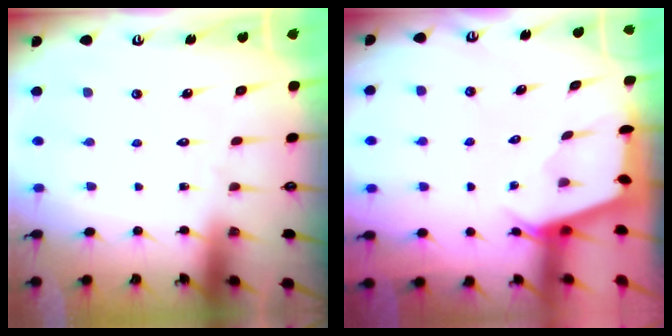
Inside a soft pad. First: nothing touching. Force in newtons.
{"total": 2.5, "press": 2.5, "slide": 0.3}